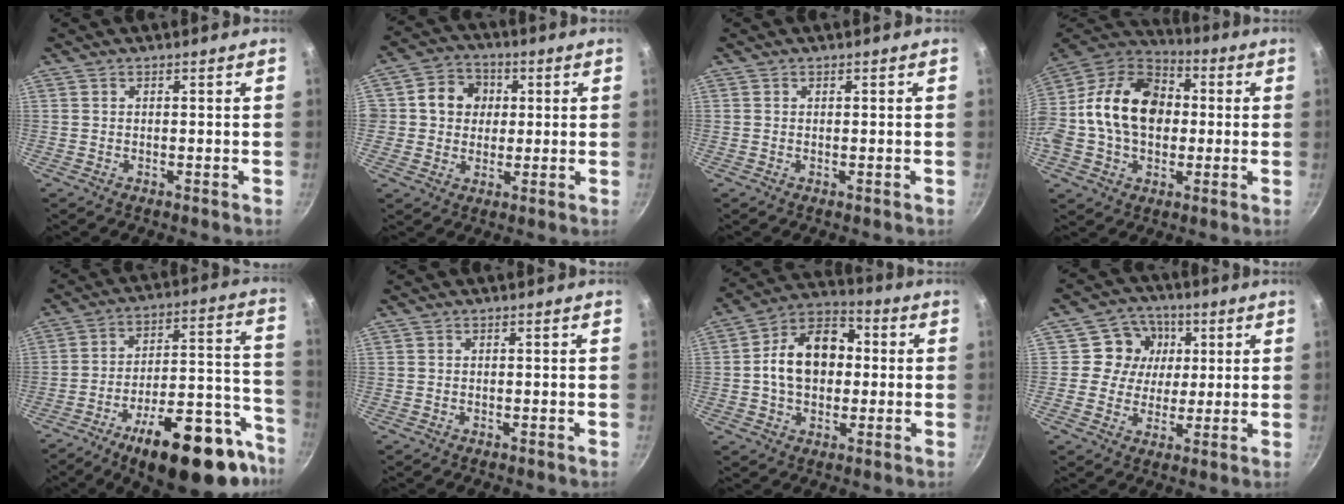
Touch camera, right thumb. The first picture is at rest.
{"total": 8.6, "force": [1.6, 7.8, 3.4], "torque": [-0.020, 0.008, 0.014]}
{"total": 0.0}
{"total": 20.8, "force": [1.0, 15.3, 14.2], "torque": [-0.221, 0.036, 0.003]}
{"total": 26.5, "force": [-16.5, 10.0, 18.2], "torque": [-0.209, 0.100, -0.234]}
{"total": 0.0}
{"total": 14.7, "force": [0.6, 10.5, 10.3], "torque": [-0.133, 0.030, -0.007]}
{"total": 8.8, "force": [2.1, 8.2, 2.4], "torque": [0.007, -0.006, 0.019]}